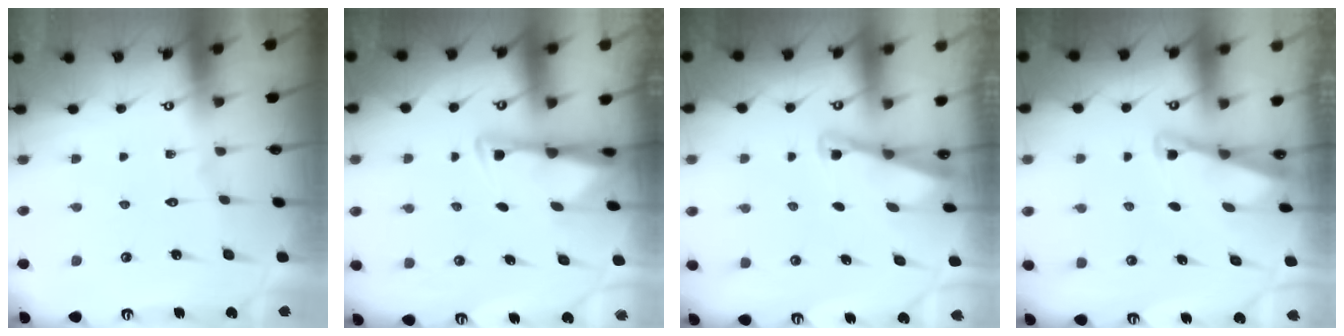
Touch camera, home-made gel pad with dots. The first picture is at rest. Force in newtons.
{"total": 3.1, "press": 3.1, "slide": 0.5}
{"total": 1.9, "press": 1.9, "slide": 0.4}
{"total": 2.1, "press": 2.0, "slide": 0.3}